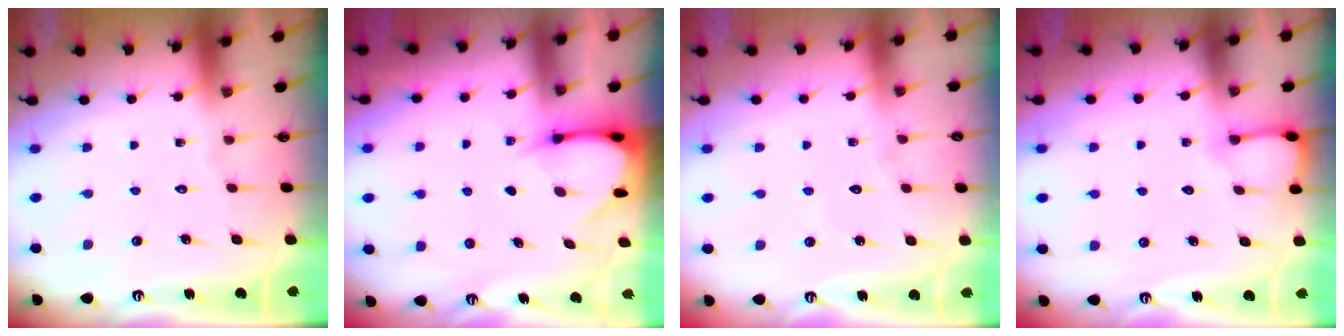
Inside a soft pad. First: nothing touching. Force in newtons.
{"total": 3.7, "press": 3.6, "slide": 0.3}
{"total": 4.0, "press": 4.0, "slide": 0.3}
{"total": 4.3, "press": 4.3, "slide": 0.4}